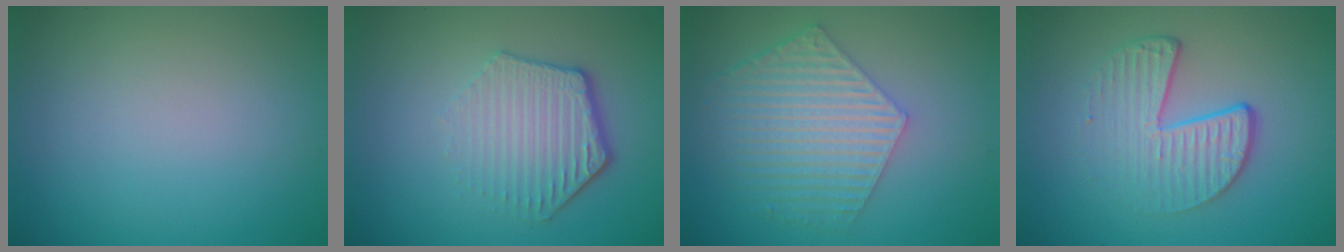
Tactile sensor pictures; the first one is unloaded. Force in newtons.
{"total": 4.3, "press": 3.3, "slide": 2.7}
{"total": 5.9, "press": 4.4, "slide": 3.9}
{"total": 4.7, "press": 3.0, "slide": 3.6}